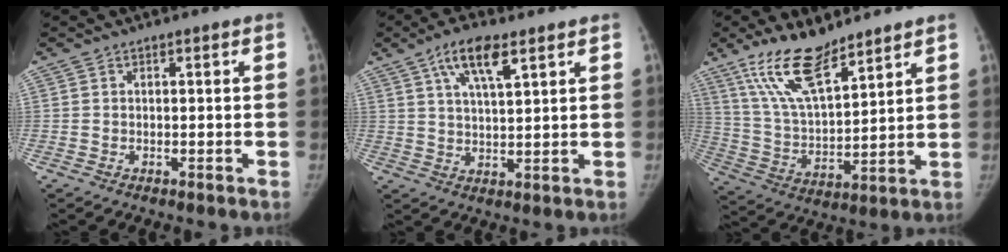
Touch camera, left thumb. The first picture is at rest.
{"total": 8.5, "force": [4.7, 2.8, 6.5], "torque": [-0.111, -0.014, 0.086]}
{"total": 14.7, "force": [10.7, 4.7, 9.0], "torque": [-0.149, -0.055, 0.214]}